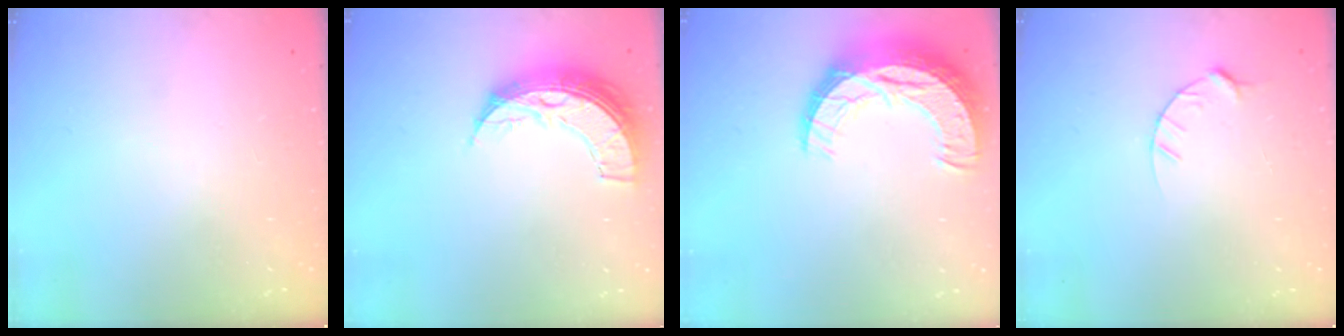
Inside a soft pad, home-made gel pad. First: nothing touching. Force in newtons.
{"total": 10.8, "press": 10.7, "slide": 0.8}
{"total": 15.9, "press": 15.9, "slide": 0.9}
{"total": 3.8, "press": 3.8, "slide": 0.4}